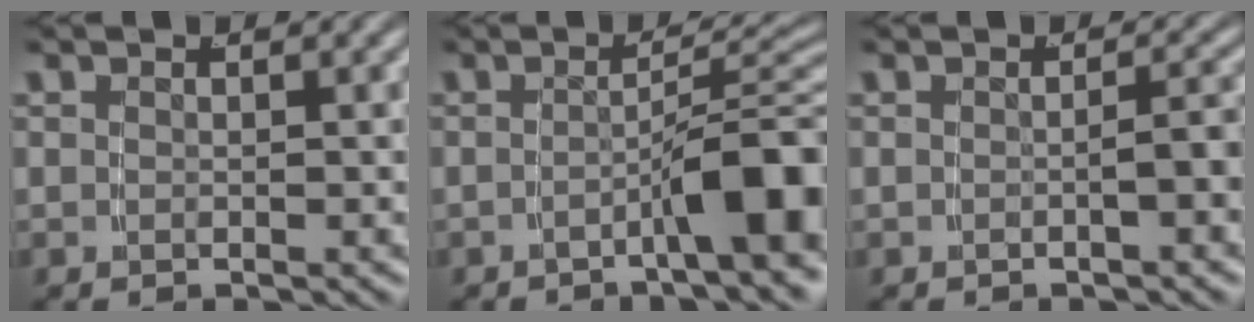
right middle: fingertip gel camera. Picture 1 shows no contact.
{"total": 6.7, "force": [-3.1, 1.1, 5.8], "torque": [-0.057, 0.010, -0.050]}
{"total": 2.1, "force": [-0.9, 0.0, 1.9], "torque": [-0.019, 0.005, -0.014]}